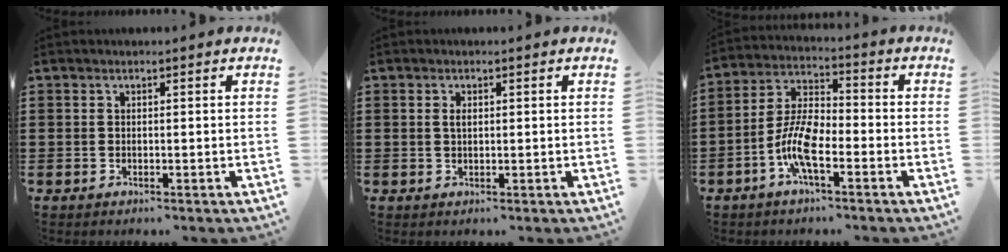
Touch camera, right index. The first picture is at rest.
{"total": 1.2, "force": [0.2, 0.6, 1.0], "torque": [-0.022, 0.004, 0.003]}
{"total": 8.4, "force": [-3.3, 2.7, 7.2], "torque": [-0.175, -0.013, -0.068]}